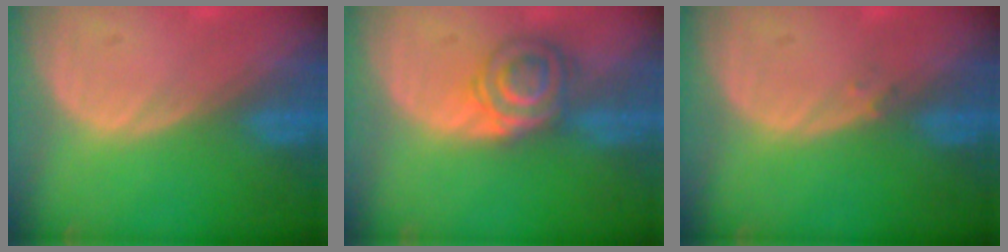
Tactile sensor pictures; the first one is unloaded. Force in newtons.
{"total": 6.5, "press": 5.8, "slide": 3.0}
{"total": 0.7, "press": 0.7, "slide": 0.1}